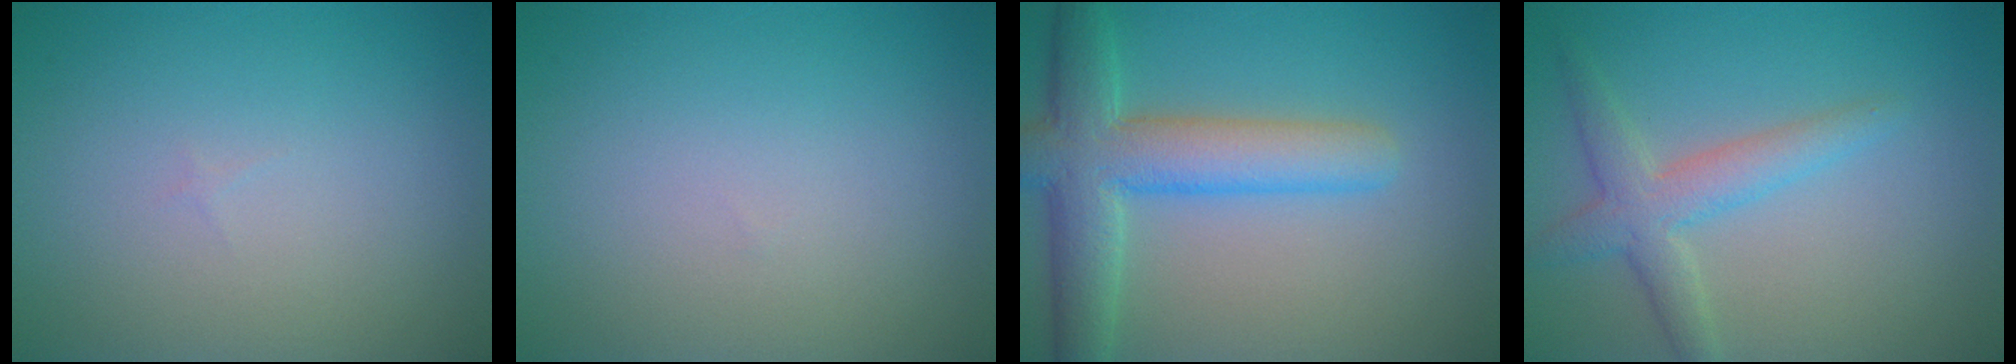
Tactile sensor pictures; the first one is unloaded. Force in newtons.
{"total": 0.0}
{"total": 6.8, "press": 6.7, "slide": 0.3}
{"total": 3.5, "press": 3.5, "slide": 0.1}